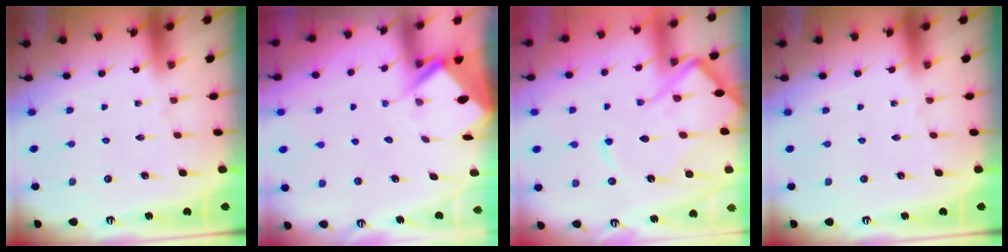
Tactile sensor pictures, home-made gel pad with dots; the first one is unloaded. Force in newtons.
{"total": 4.4, "press": 4.4, "slide": 0.4}
{"total": 12.6, "press": 12.5, "slide": 1.3}
{"total": 0.0}